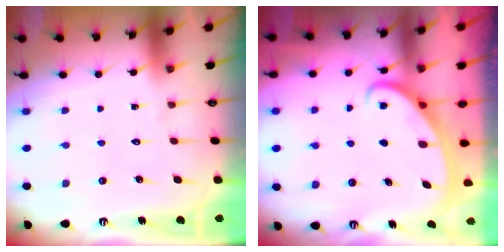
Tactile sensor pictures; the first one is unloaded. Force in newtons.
{"total": 2.4, "press": 2.4, "slide": 0.4}